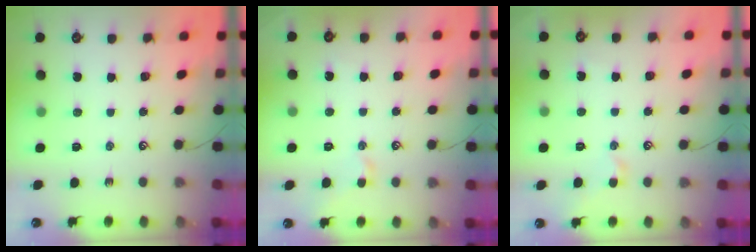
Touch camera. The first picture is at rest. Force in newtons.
{"total": 1.9, "press": 1.8, "slide": 0.5}
{"total": 0.8, "press": 0.8, "slide": 0.2}